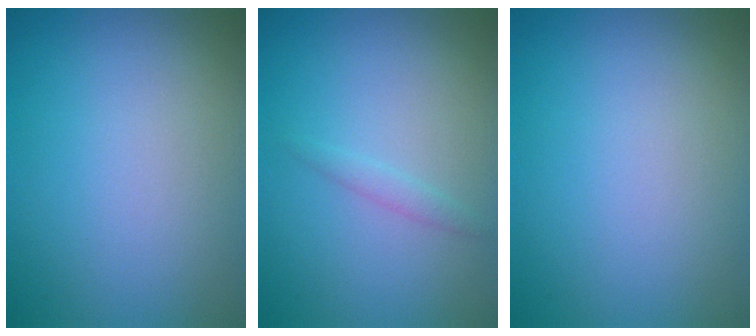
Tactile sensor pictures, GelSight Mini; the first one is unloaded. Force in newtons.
{"total": 0.9, "press": 0.9, "slide": 0.1}
{"total": 0.0}